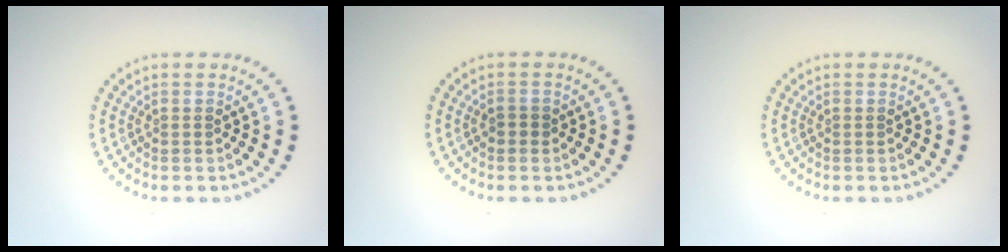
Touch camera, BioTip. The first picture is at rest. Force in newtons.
{"total": 0.9, "press": 0.9, "slide": 0.1}
{"total": 0.0}